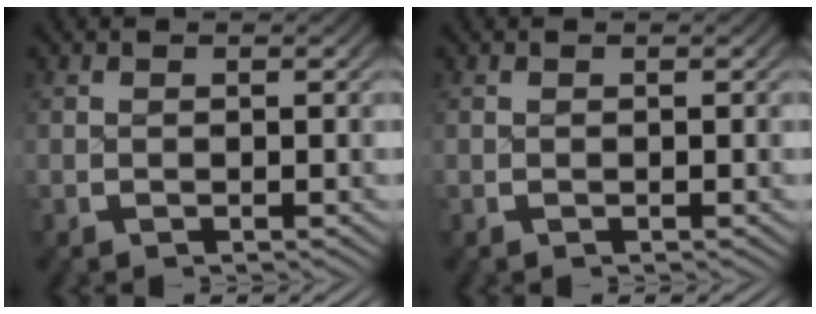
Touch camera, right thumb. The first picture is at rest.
{"total": 0.0}